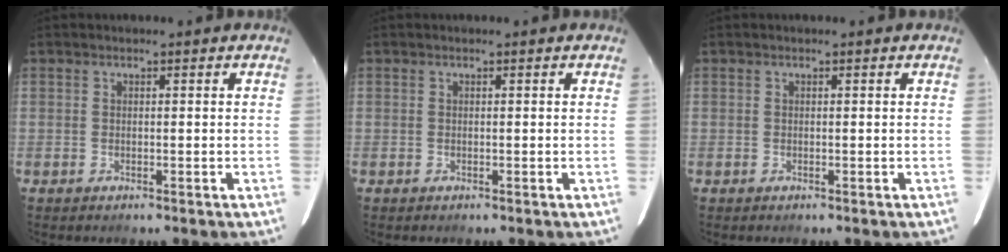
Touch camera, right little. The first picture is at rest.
{"total": 0.0}
{"total": 0.0}